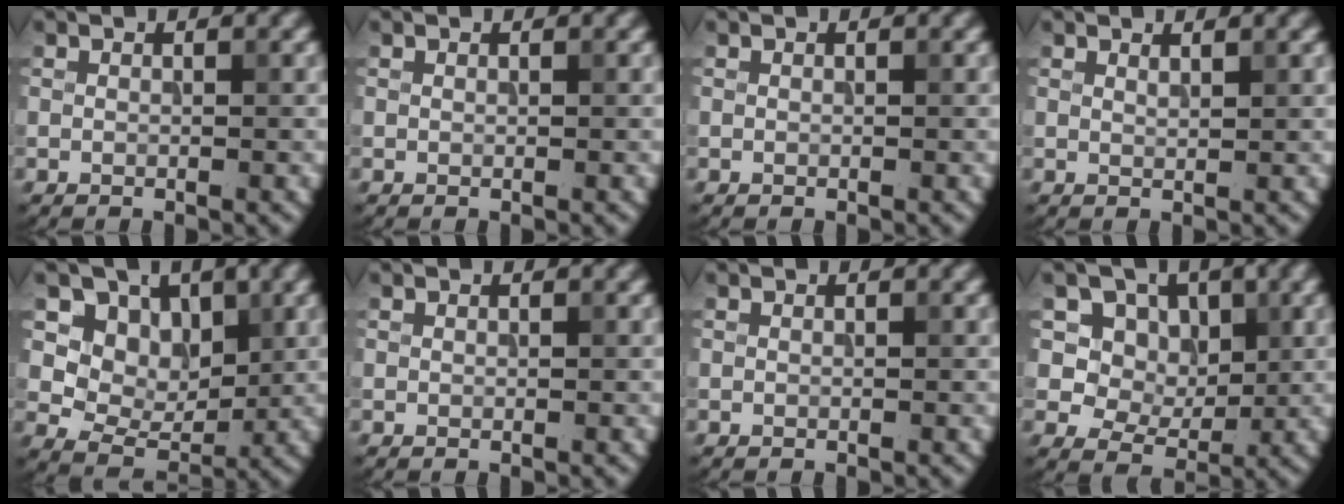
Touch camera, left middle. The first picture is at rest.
{"total": 0.0}
{"total": 0.0}
{"total": 0.7, "force": [0.6, -0.2, 0.3], "torque": [-0.011, 0.002, 0.015]}
{"total": 6.3, "force": [2.4, 4.7, 3.4], "torque": [-0.059, -0.012, 0.034]}
{"total": 0.0}
{"total": 0.0}
{"total": 9.3, "force": [4.0, 6.9, 4.9], "torque": [-0.087, 0.003, 0.055]}